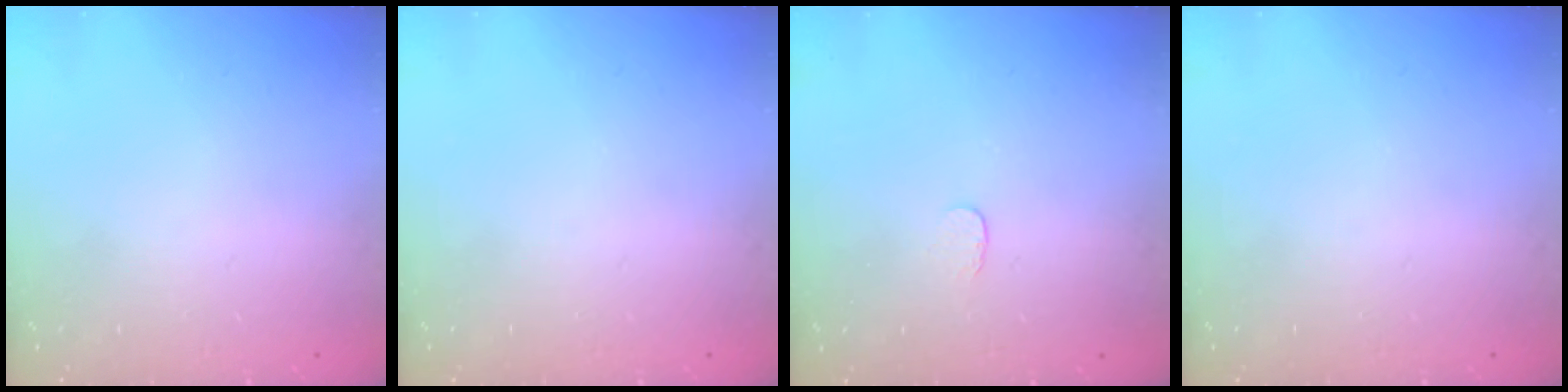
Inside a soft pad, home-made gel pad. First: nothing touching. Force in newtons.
{"total": 0.0}
{"total": 2.6, "press": 2.6, "slide": 0.2}
{"total": 0.0}